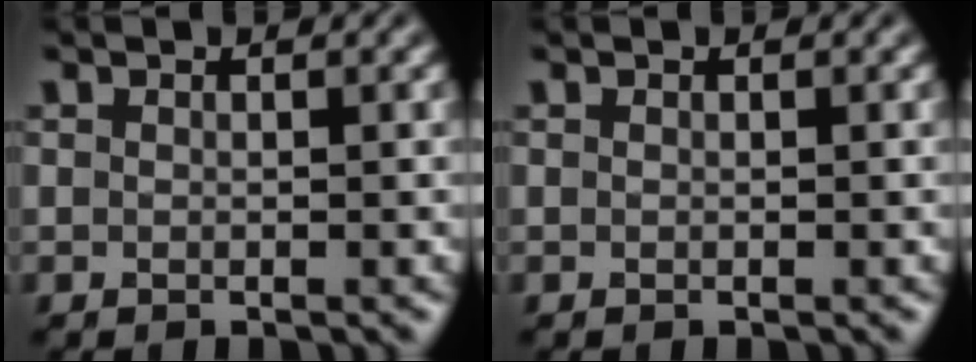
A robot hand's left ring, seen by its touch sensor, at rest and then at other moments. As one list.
[{"total": 0.0}]